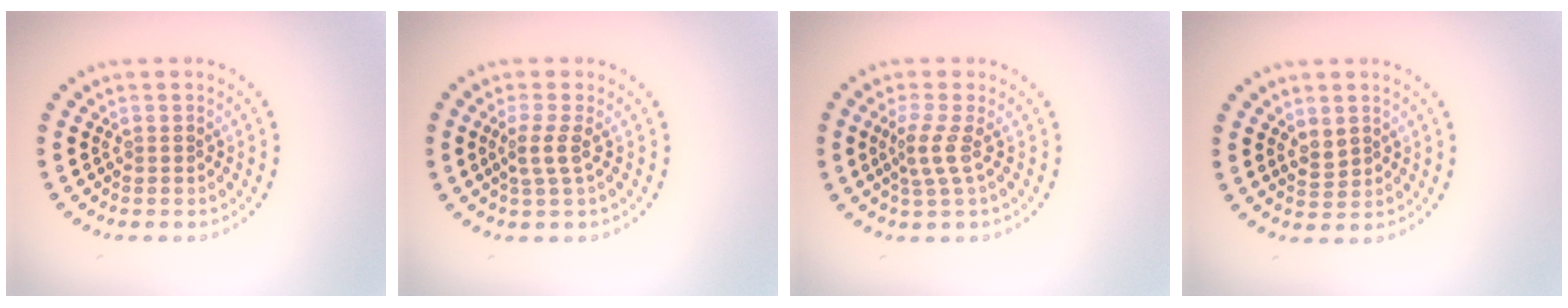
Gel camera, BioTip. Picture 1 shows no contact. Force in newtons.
{"total": 1.9, "press": 1.4, "slide": 1.3}
{"total": 2.1, "press": 1.4, "slide": 1.6}
{"total": 1.6, "press": 1.5, "slide": 0.8}